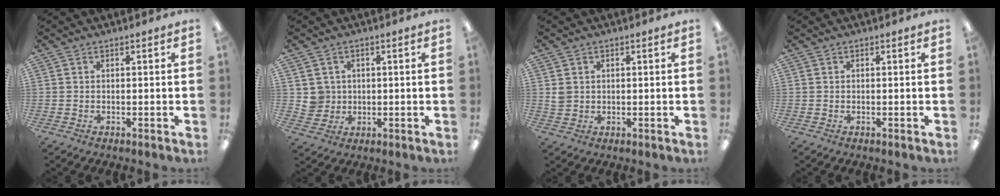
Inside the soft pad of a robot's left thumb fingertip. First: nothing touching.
{"total": 4.4, "force": [1.0, 4.3, 0.2], "torque": [-0.003, 0.004, 0.018]}
{"total": 2.5, "force": [0.7, 2.3, 0.7], "torque": [-0.007, 0.001, 0.010]}
{"total": 0.0}